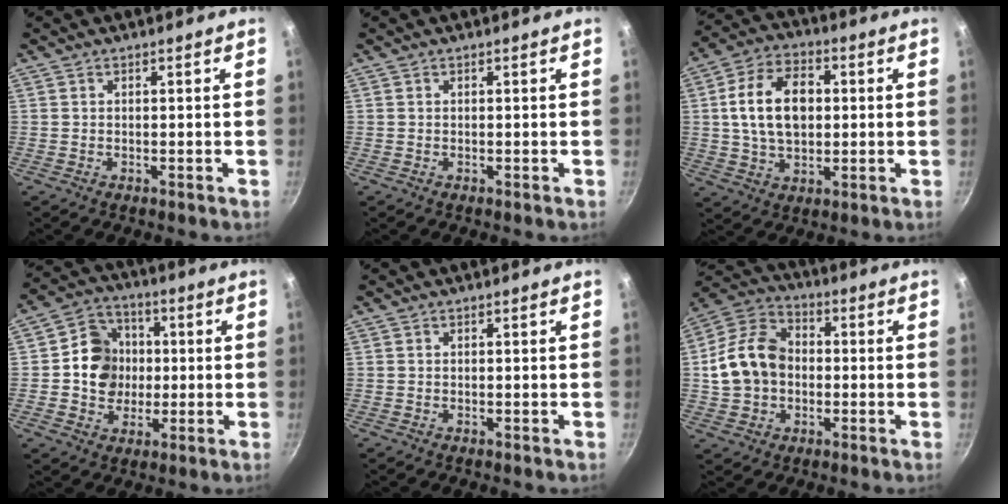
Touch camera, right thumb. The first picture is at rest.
{"total": 0.0}
{"total": 13.9, "force": [1.6, 9.2, 10.4], "torque": [-0.159, 0.014, 0.020]}
{"total": 11.2, "force": [0.2, 10.0, 5.0], "torque": [-0.044, 0.013, -0.009]}
{"total": 0.0}
{"total": 13.8, "force": [-0.4, 10.6, 8.8], "torque": [-0.138, 0.028, -0.021]}